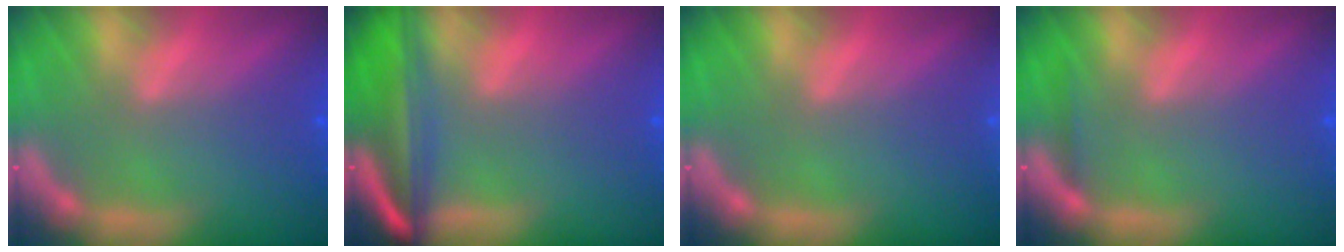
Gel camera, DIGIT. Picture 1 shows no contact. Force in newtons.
{"total": 9.6}
{"total": 1.4}
{"total": 0.9}